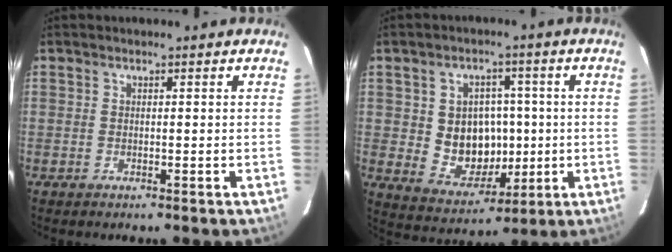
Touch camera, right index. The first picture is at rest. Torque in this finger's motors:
{"motor_torque": [0.28, 0.03, 0.19, 0.03]}